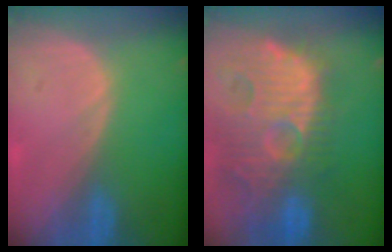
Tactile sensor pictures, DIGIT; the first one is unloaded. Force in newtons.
{"total": 14.4, "press": 12.6, "slide": 7.0}